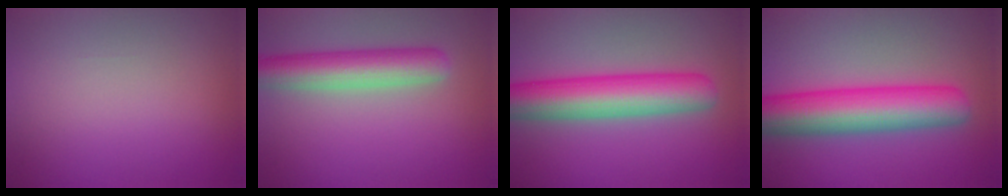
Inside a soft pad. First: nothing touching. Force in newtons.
{"total": 5.6, "press": 5.6, "slide": 0.1}
{"total": 8.1, "press": 8.1, "slide": 0.3}
{"total": 9.0, "press": 9.0, "slide": 0.2}